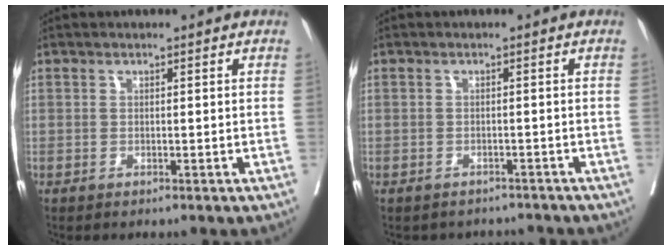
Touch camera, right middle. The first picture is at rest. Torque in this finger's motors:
{"motor_torque": [0.00, -0.08, -0.01, 0.00]}